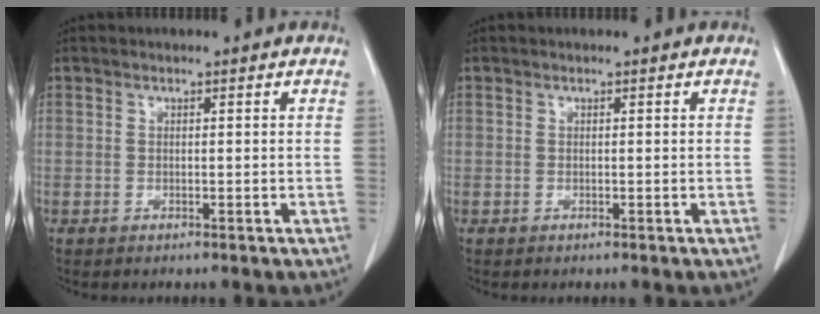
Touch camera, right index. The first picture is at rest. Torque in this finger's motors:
{"motor_torque": [0.00, 0.01, 0.00, 0.00]}